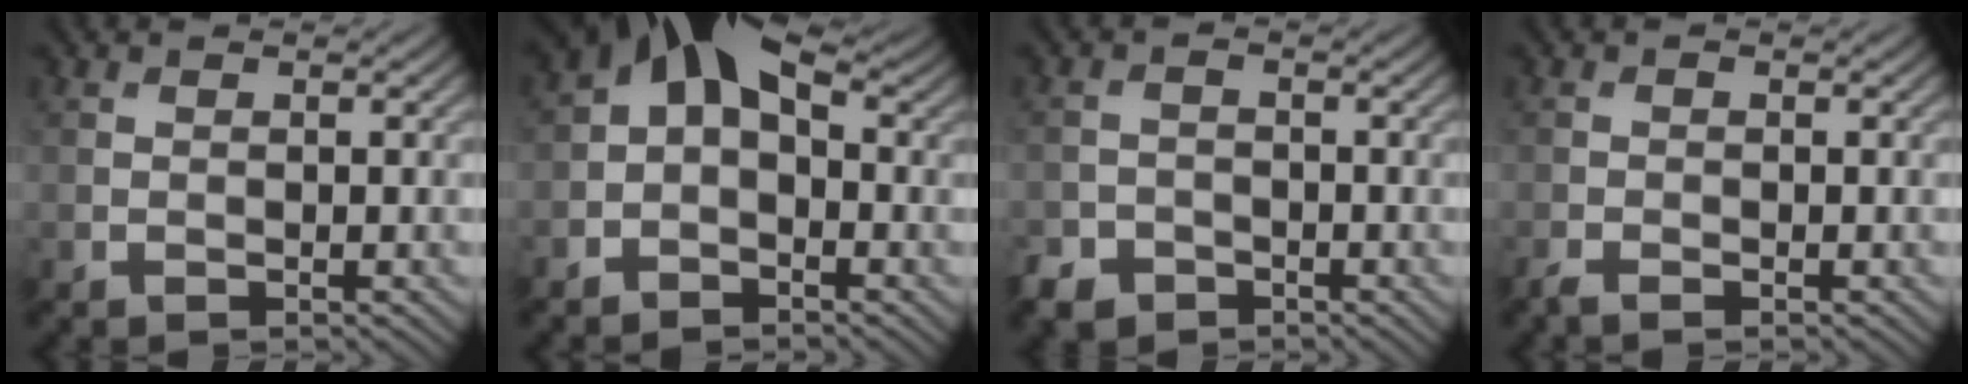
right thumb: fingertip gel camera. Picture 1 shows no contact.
{"total": 5.8, "force": [0.0, 4.0, 4.2], "torque": [-0.069, 0.015, -0.018]}
{"total": 2.9, "force": [-2.3, 1.8, 0.6], "torque": [-0.012, -0.003, -0.046]}
{"total": 1.1, "force": [-1.0, 0.1, 0.5], "torque": [-0.017, -0.002, -0.024]}